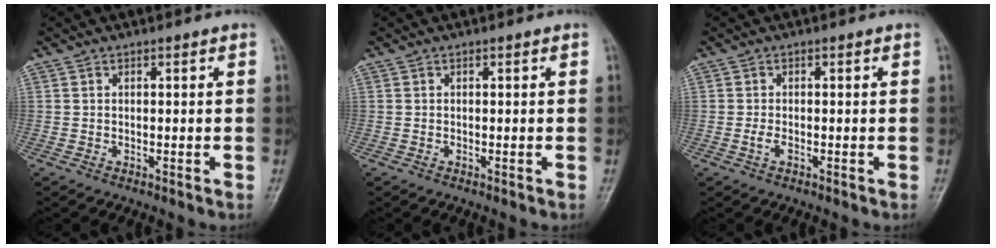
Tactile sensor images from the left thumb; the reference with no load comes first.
{"total": 0.0}
{"total": 1.5, "force": [-0.6, 0.7, 1.2], "torque": [-0.027, 0.001, -0.013]}